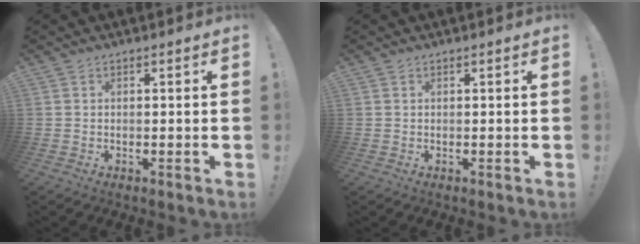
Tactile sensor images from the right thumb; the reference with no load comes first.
{"total": 0.0}